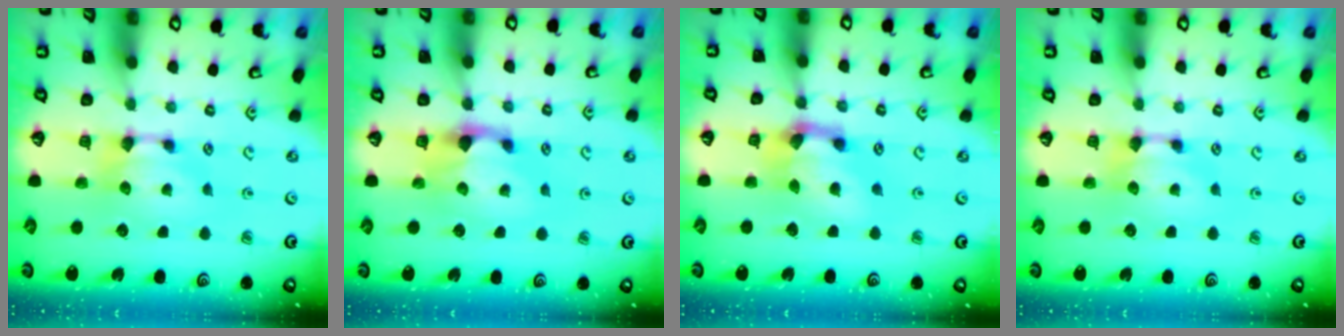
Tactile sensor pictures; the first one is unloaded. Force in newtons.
{"total": 2.2, "press": 1.8, "slide": 1.1}
{"total": 3.8, "press": 3.1, "slide": 2.1}
{"total": 0.0}